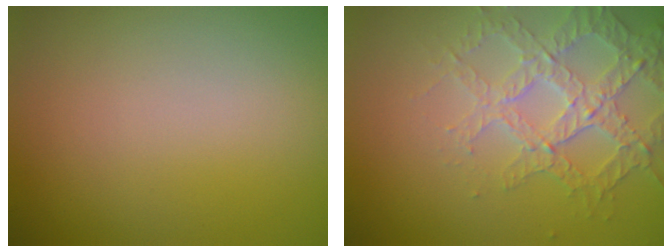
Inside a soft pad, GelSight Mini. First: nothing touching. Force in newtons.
{"total": 3.7, "press": 3.5, "slide": 1.2}